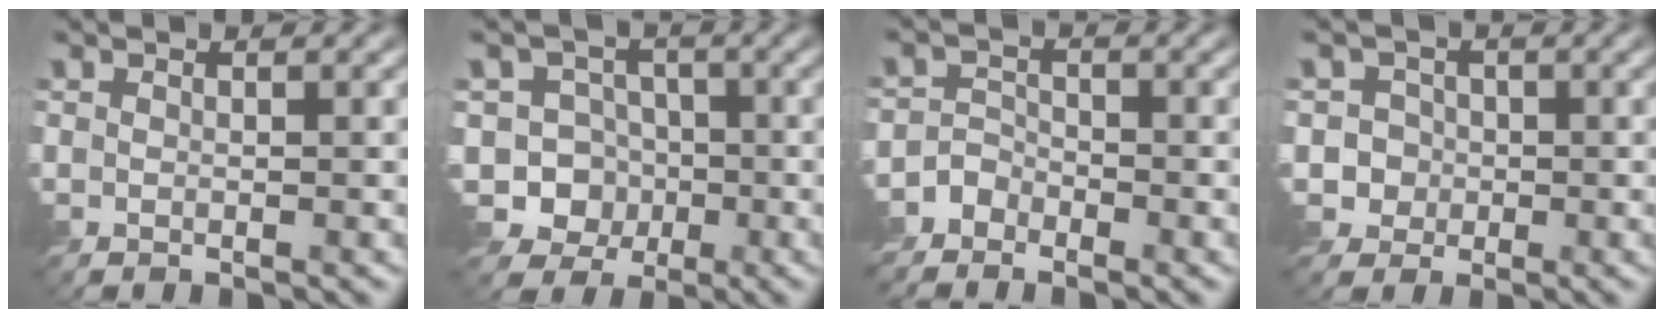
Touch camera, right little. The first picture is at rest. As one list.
[{"total": 8.6, "force": [-2.6, 7.9, 2.1], "torque": [-0.038, 0.008, -0.071]}, {"total": 2.8, "force": [-2.4, 1.3, 0.4], "torque": [-0.009, 0.002, -0.053]}, {"total": 3.7, "force": [-0.8, 3.5, 0.6], "torque": [0.012, 0.011, -0.027]}]